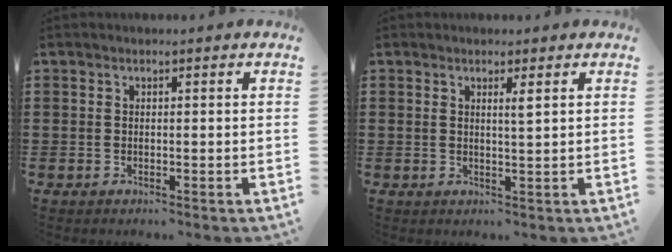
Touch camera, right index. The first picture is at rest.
{"total": 1.6, "force": [0.8, 0.0, 1.5], "torque": [-0.029, -0.001, 0.012]}